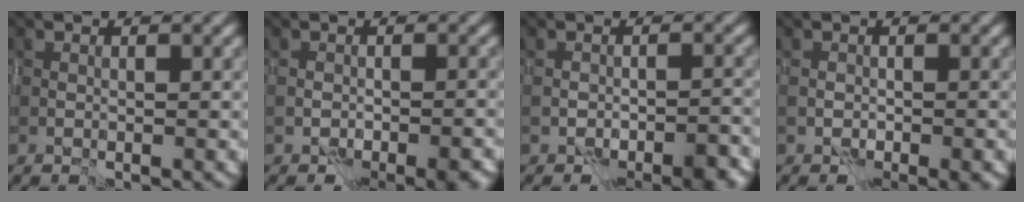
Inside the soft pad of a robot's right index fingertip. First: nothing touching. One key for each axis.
{"total": 4.0, "fx": -2.4, "fy": 1.8, "fz": 2.7, "tx": -0.027, "ty": -0.010, "tz": -0.028}
{"total": 4.1, "fx": -2.8, "fy": 1.6, "fz": 2.5, "tx": -0.033, "ty": -0.003, "tz": -0.035}
{"total": 2.1, "fx": -1.1, "fy": 1.0, "fz": 1.4, "tx": -0.023, "ty": -0.009, "tz": -0.011}